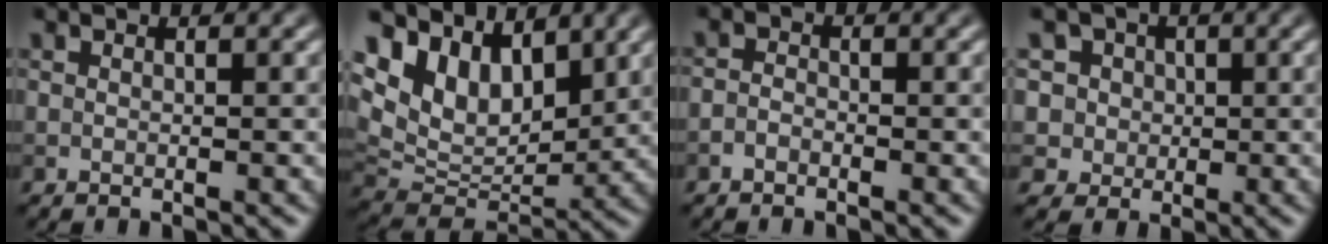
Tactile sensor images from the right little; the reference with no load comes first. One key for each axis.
{"total": 8.1, "fx": 5.1, "fy": 4.7, "fz": 4.2, "tx": -0.077, "ty": 0.004, "tz": 0.086}
{"total": 1.0, "fx": -0.7, "fy": 0.6, "fz": 0.5, "tx": -0.008, "ty": 0.002, "tz": -0.018}
{"total": 6.8, "fx": 2.7, "fy": 5.8, "fz": 2.4, "tx": -0.035, "ty": 0.021, "tz": 0.019}